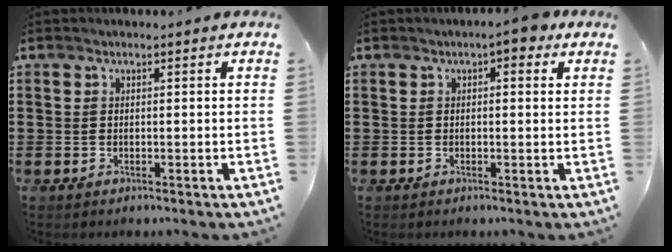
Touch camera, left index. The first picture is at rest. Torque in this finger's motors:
{"motor_torque": [1.16, 0.76, 0.13, 0.06]}